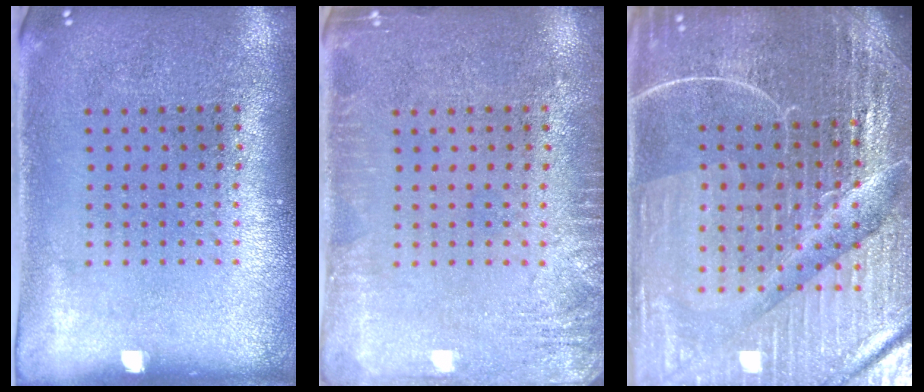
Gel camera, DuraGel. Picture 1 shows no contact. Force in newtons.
{"total": 2.3, "press": 2.2, "slide": 0.2}
{"total": 6.3, "press": 5.6, "slide": 2.8}